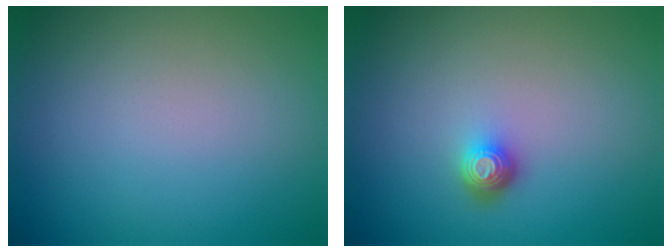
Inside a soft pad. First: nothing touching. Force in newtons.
{"total": 1.7, "press": 1.3, "slide": 1.1}